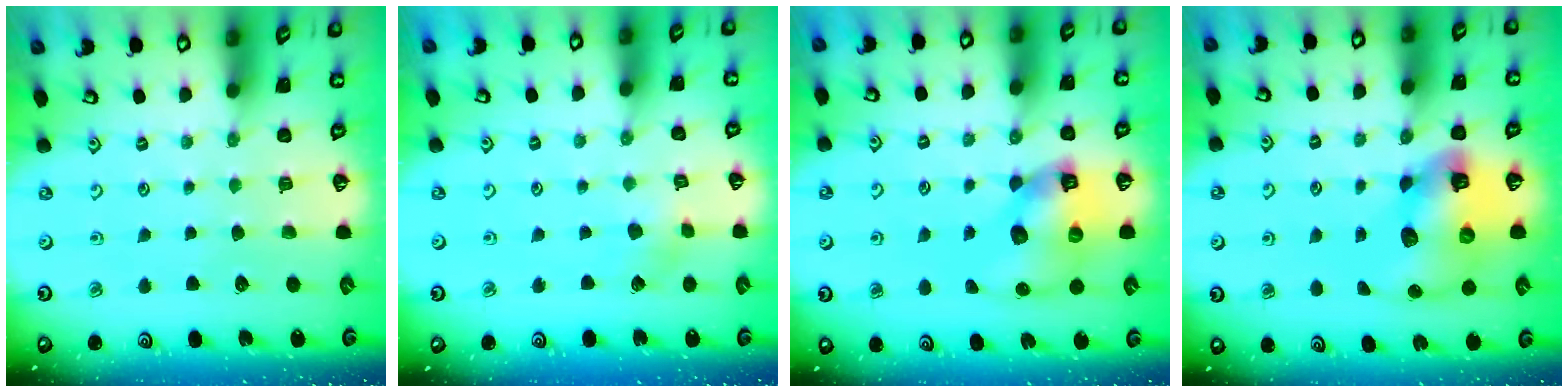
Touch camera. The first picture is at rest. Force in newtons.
{"total": 3.9, "press": 3.9, "slide": 0.5}
{"total": 11.8, "press": 11.7, "slide": 1.5}
{"total": 13.7, "press": 13.6, "slide": 1.7}